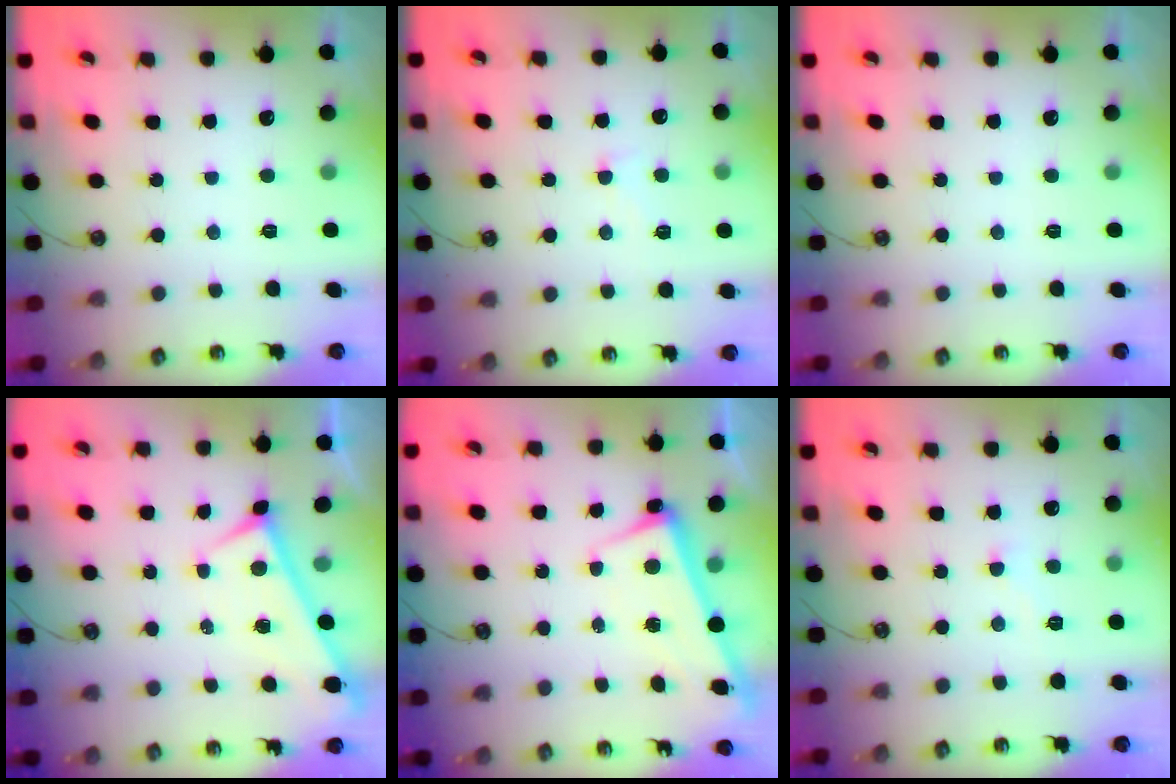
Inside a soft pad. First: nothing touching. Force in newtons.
{"total": 0.9, "press": 0.5, "slide": 0.8}
{"total": 0.0}
{"total": 0.0}
{"total": 2.7, "press": 2.6, "slide": 0.6}
{"total": 2.9, "press": 2.9, "slide": 0.5}